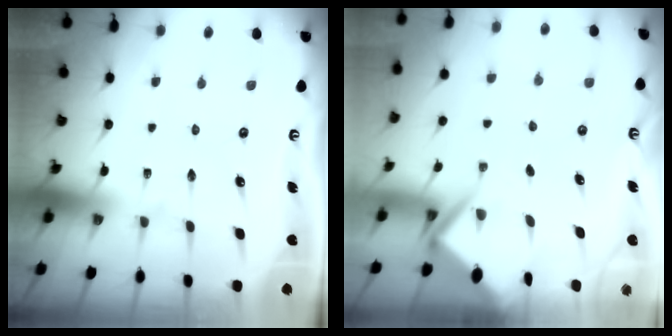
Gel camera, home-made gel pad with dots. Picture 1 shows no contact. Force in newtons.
{"total": 3.5, "press": 3.5, "slide": 0.3}